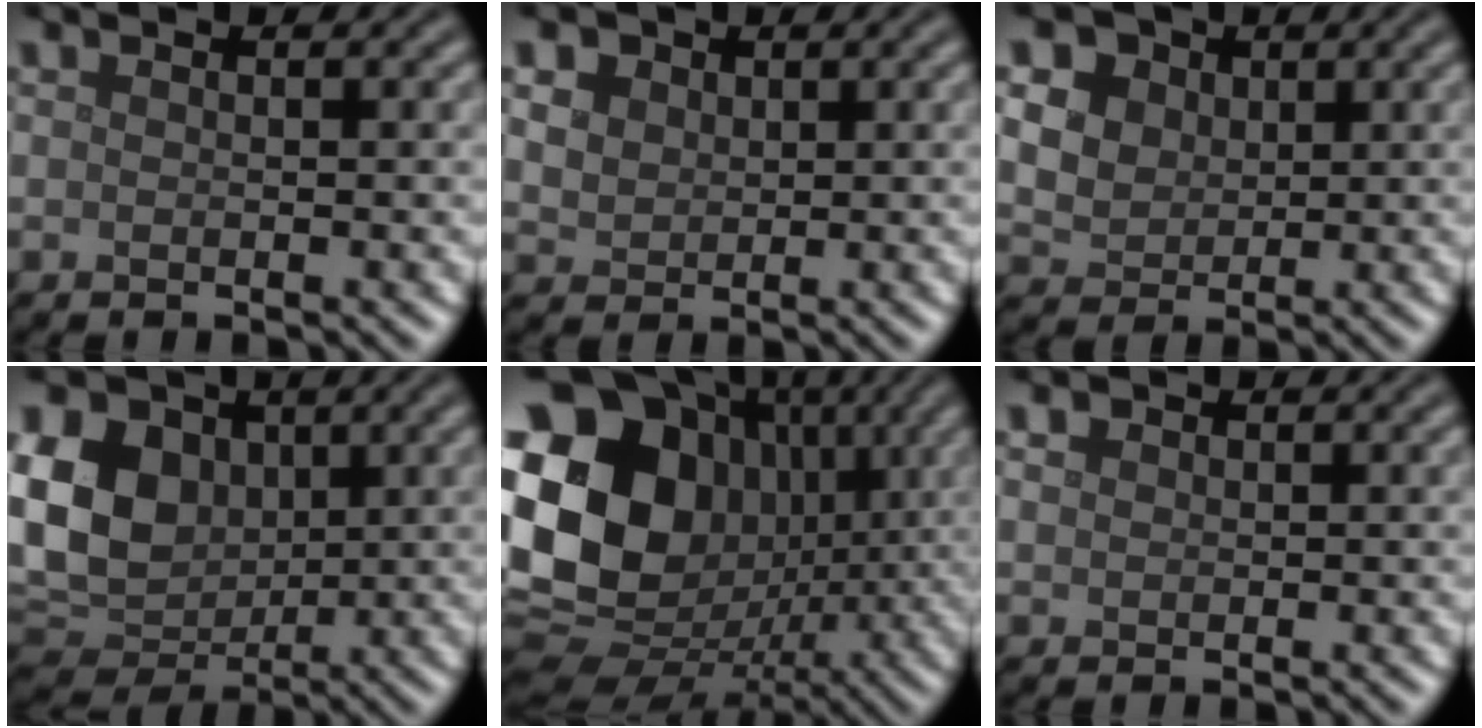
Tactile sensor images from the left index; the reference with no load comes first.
{"total": 4.6, "force": [2.3, 3.3, 2.1], "torque": [-0.058, 0.009, 0.037]}
{"total": 9.0, "force": [4.2, 6.8, 4.1], "torque": [-0.098, 0.030, 0.059]}
{"total": 11.1, "force": [2.3, 8.5, 6.8], "torque": [-0.159, 0.015, 0.035]}
{"total": 21.0, "force": [2.9, 17.5, 11.2], "torque": [-0.243, 0.024, 0.035]}
{"total": 0.9, "force": [0.4, 0.8, 0.2], "torque": [-0.003, 0.002, 0.005]}